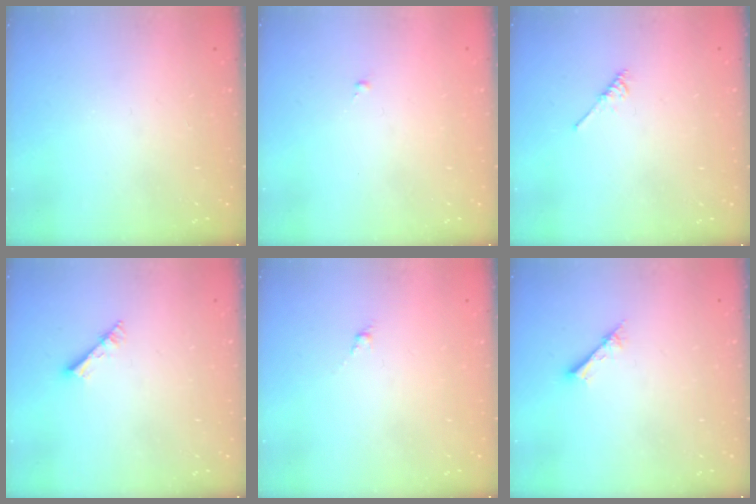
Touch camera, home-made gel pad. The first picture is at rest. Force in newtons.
{"total": 0.0}
{"total": 2.1, "press": 2.1, "slide": 0.4}
{"total": 3.0, "press": 3.0, "slide": 0.3}
{"total": 0.0}
{"total": 2.1, "press": 2.1, "slide": 0.2}